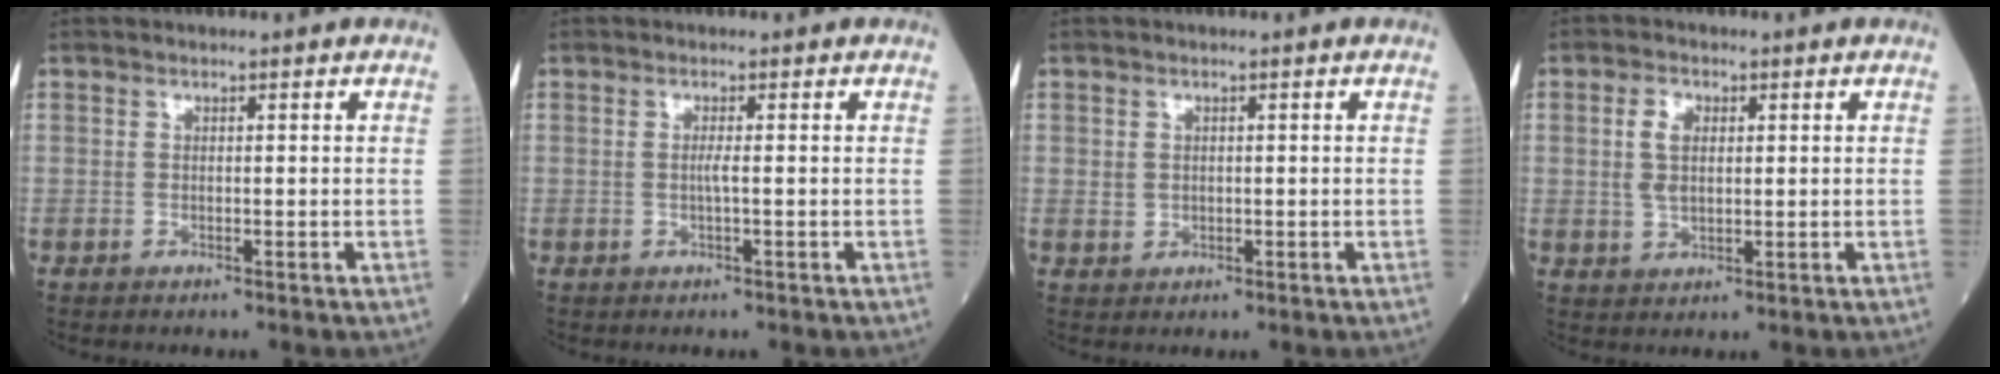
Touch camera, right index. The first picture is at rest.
{"total": 1.0, "force": [0.0, -0.2, 0.9], "torque": [-0.021, 0.000, -0.001]}
{"total": 1.5, "force": [0.3, 1.4, 0.6], "torque": [-0.013, 0.001, 0.012]}
{"total": 3.9, "force": [1.0, 2.2, 3.1], "torque": [-0.068, 0.004, 0.023]}